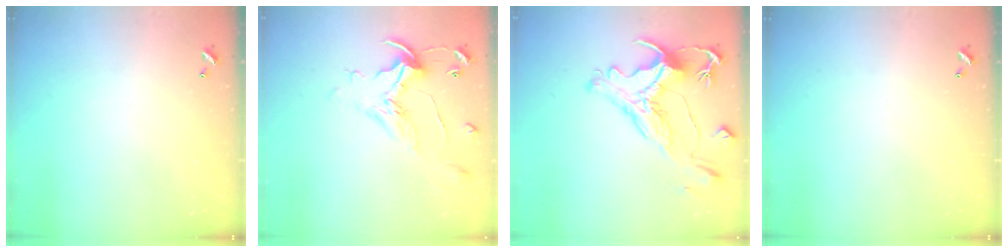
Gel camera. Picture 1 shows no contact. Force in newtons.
{"total": 1.7, "press": 1.3, "slide": 1.2}
{"total": 2.8, "press": 2.4, "slide": 1.5}
{"total": 0.0}